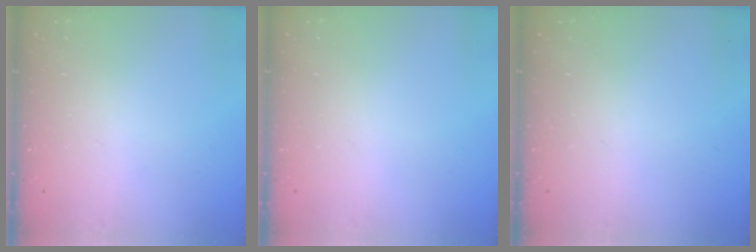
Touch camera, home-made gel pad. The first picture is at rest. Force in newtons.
{"total": 0.0}
{"total": 0.0}